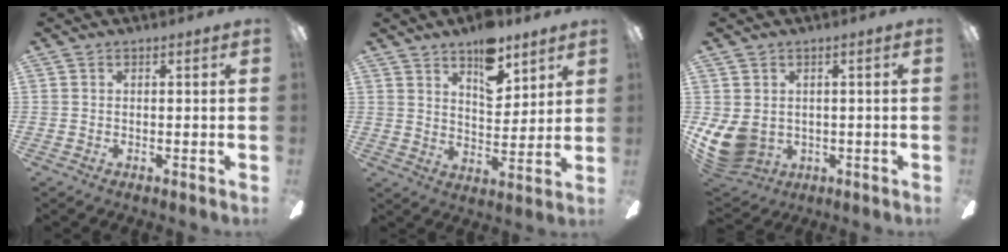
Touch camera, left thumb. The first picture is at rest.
{"total": 10.8, "force": [7.5, 5.2, 5.8], "torque": [-0.077, -0.036, 0.131]}
{"total": 8.8, "force": [-0.8, 7.5, 4.5], "torque": [-0.119, -0.003, -0.014]}